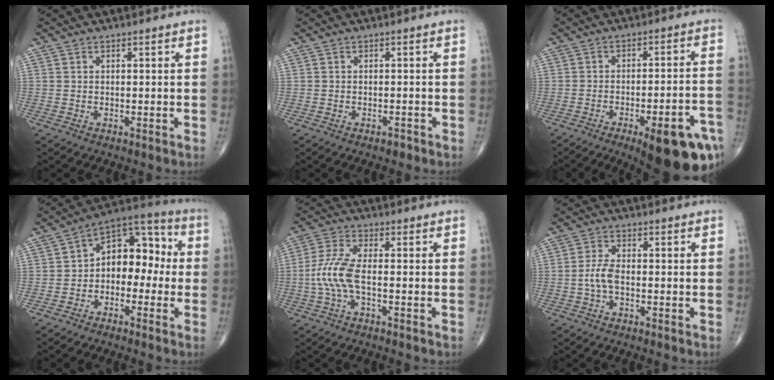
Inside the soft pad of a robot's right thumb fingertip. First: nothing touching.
{"total": 1.0, "force": [-0.8, 0.5, 0.4], "torque": [-0.005, 0.002, -0.012]}
{"total": 18.5, "force": [-9.7, 5.3, 14.8], "torque": [-0.136, 0.049, -0.122]}
{"total": 11.9, "force": [-0.9, 7.9, 8.8], "torque": [-0.088, 0.047, -0.035]}
{"total": 7.2, "force": [-1.5, 2.3, 6.6], "torque": [-0.171, 0.017, -0.034]}
{"total": 3.7, "force": [-0.8, 1.6, 3.2], "torque": [-0.074, 0.011, -0.020]}